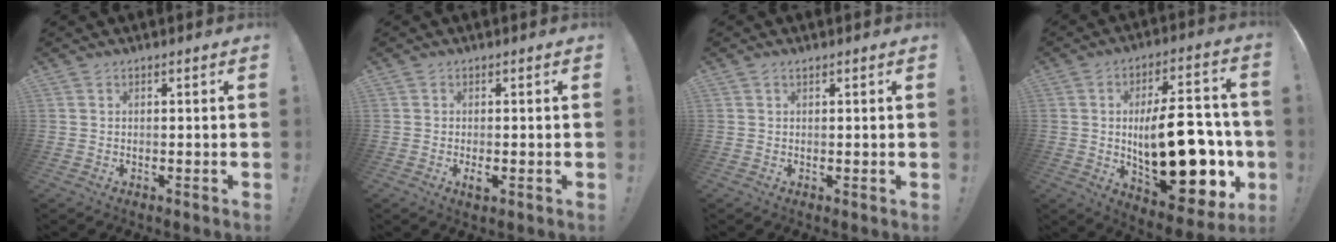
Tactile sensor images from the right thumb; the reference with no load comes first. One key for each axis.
{"total": 1.9, "fx": -0.6, "fy": 0.7, "fz": 1.7, "tx": -0.025, "ty": 0.001, "tz": -0.009}
{"total": 0.9, "fx": 0.6, "fy": 0.1, "fz": 0.6, "tx": -0.013, "ty": 0.001, "tz": 0.011}
{"total": 25.4, "fx": -2.2, "fy": 11.3, "fz": 22.7, "tx": -0.362, "ty": 0.007, "tz": -0.025}